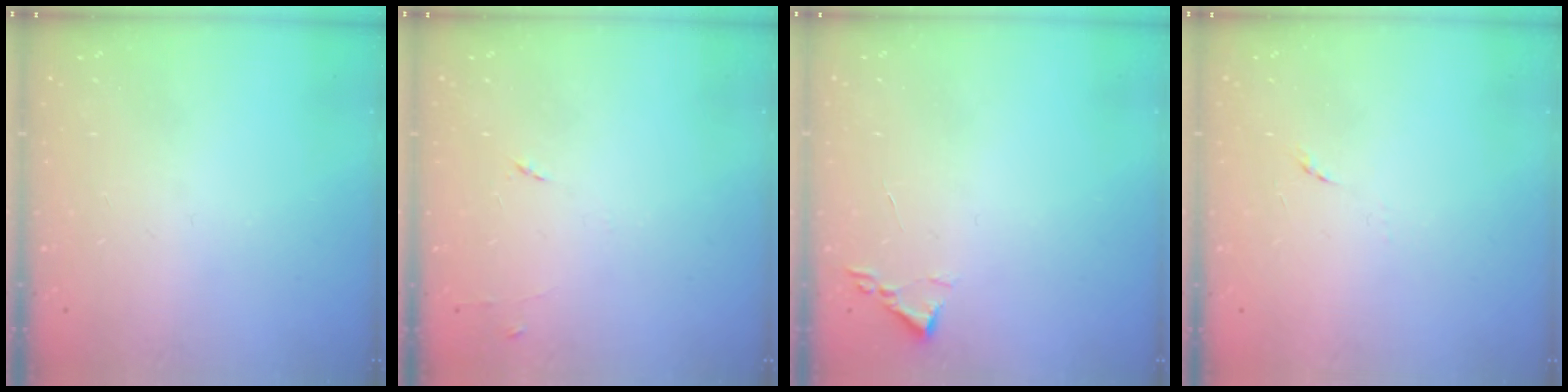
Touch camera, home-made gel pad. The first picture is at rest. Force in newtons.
{"total": 5.3, "press": 5.2, "slide": 0.8}
{"total": 1.8, "press": 1.7, "slide": 0.2}
{"total": 5.7, "press": 5.6, "slide": 0.6}